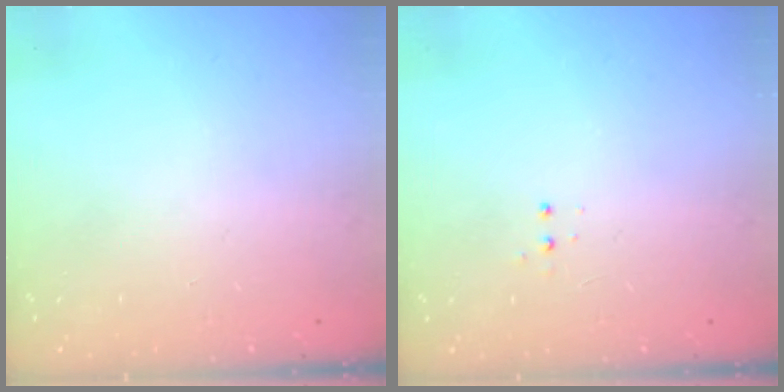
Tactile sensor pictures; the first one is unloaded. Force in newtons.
{"total": 3.3, "press": 3.2, "slide": 0.7}